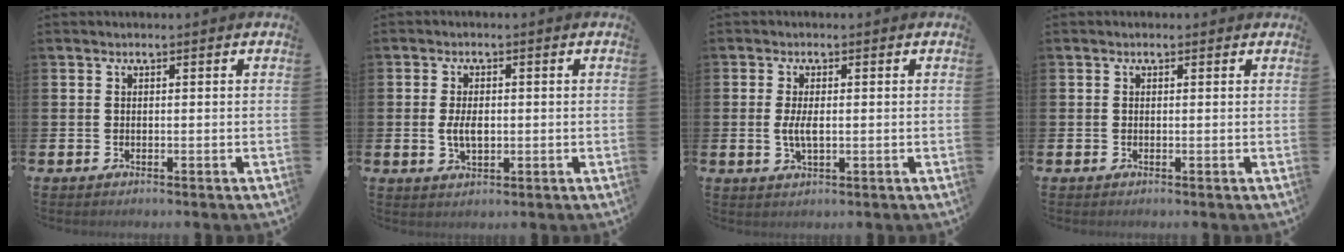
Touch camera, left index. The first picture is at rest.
{"total": 3.4, "force": [0.0, 2.0, 2.8], "torque": [-0.035, -0.001, -0.005]}
{"total": 3.0, "force": [0.1, 1.2, 2.7], "torque": [-0.050, 0.003, -0.001]}
{"total": 0.0}